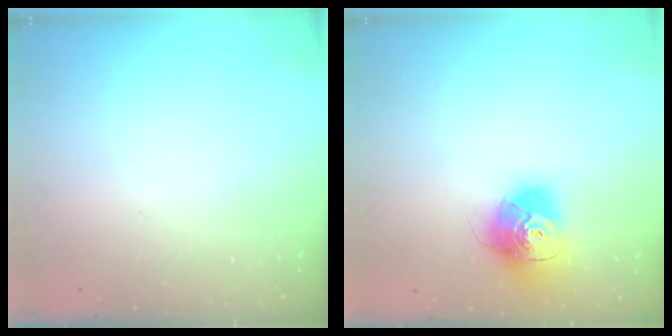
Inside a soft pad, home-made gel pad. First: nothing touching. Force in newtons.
{"total": 15.2, "press": 15.2, "slide": 1.3}